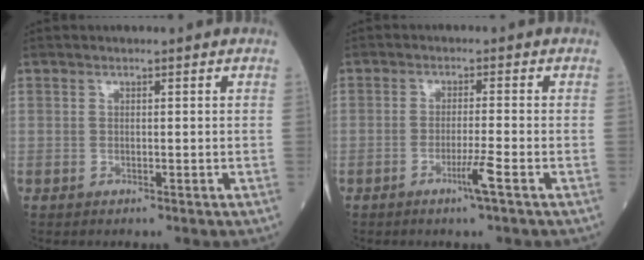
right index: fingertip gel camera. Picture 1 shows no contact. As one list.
[{"total": 3.4, "force": [-1.8, -0.7, 2.8], "torque": [-0.055, -0.008, -0.036]}]